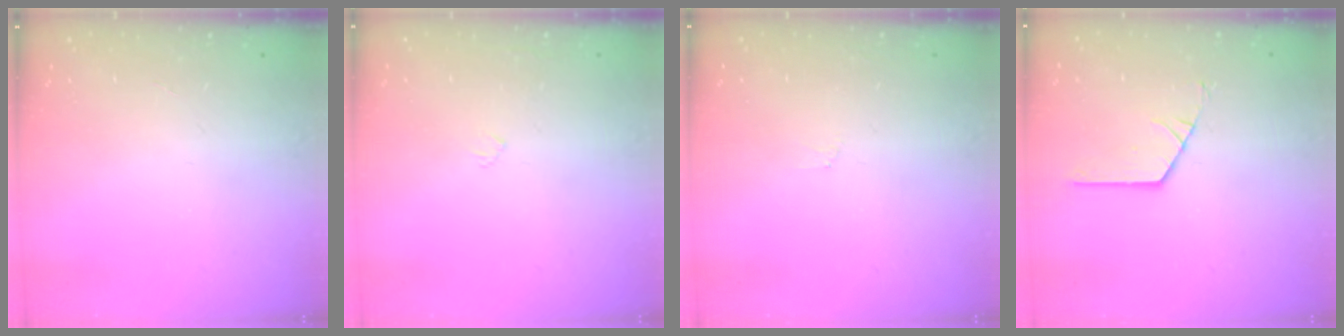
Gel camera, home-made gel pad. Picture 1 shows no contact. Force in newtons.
{"total": 2.4, "press": 2.4, "slide": 0.3}
{"total": 2.8, "press": 2.8, "slide": 0.4}
{"total": 2.9, "press": 2.9, "slide": 0.2}